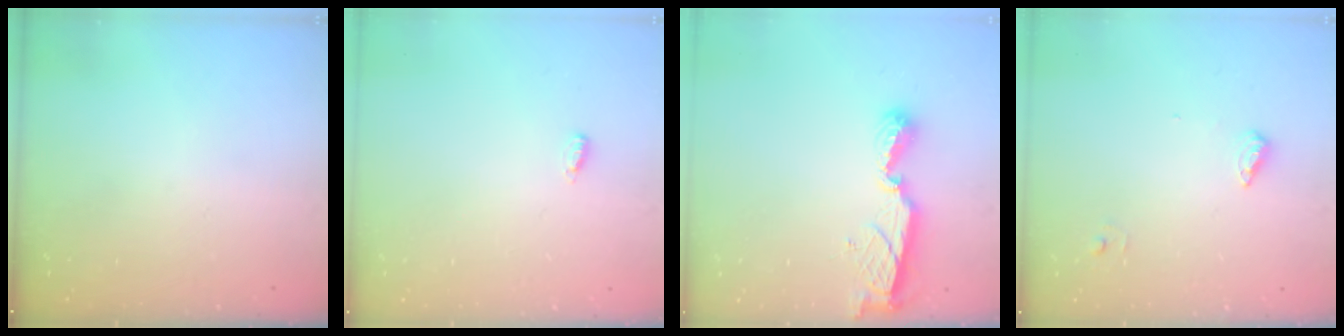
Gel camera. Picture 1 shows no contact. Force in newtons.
{"total": 7.1, "press": 3.0, "slide": 6.4}
{"total": 8.4, "press": 8.4, "slide": 0.8}
{"total": 5.9, "press": 5.8, "slide": 1.4}